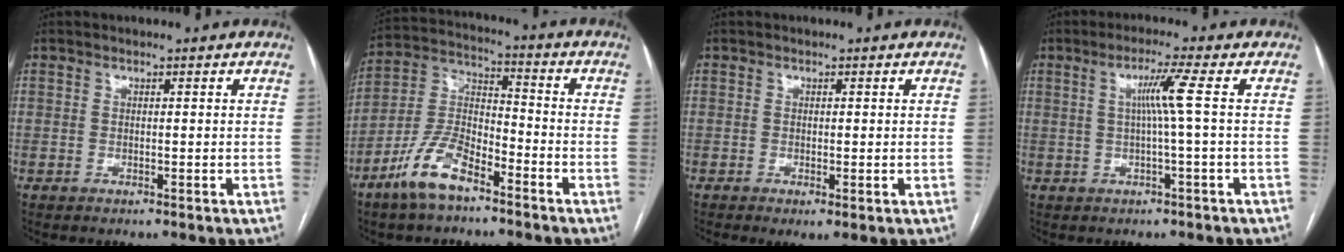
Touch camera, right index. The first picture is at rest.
{"total": 10.9, "force": [-7.2, 3.9, 7.1], "torque": [-0.156, 0.002, -0.143]}
{"total": 1.9, "force": [-0.6, 0.5, 1.7], "torque": [-0.027, -0.006, -0.006]}
{"total": 4.6, "force": [0.5, -1.3, 4.4], "torque": [-0.084, 0.006, 0.012]}